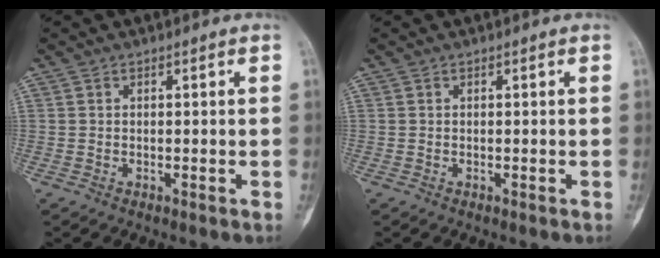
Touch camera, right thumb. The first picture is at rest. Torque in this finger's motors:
{"motor_torque": [-0.01, 0.01, 0.01, 0.01, 0.00]}